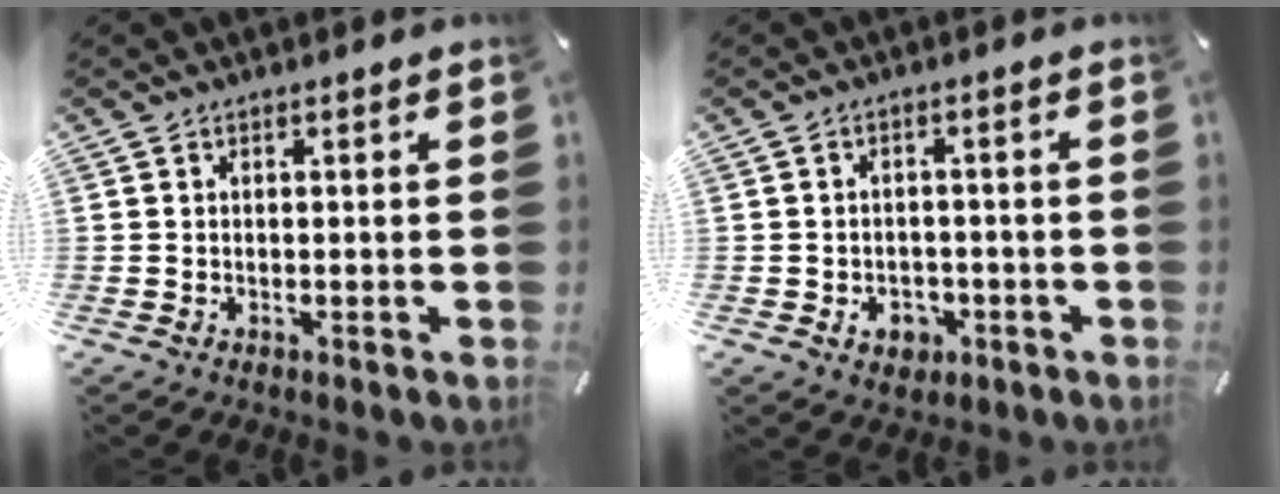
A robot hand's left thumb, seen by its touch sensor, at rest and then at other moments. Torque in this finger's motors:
{"motor_torque": [0.00, 0.03, 0.04, 0.00, 0.01]}